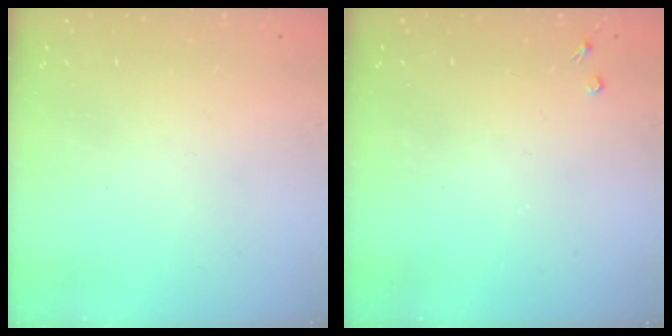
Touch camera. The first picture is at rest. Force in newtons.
{"total": 2.7, "press": 2.7, "slide": 0.4}